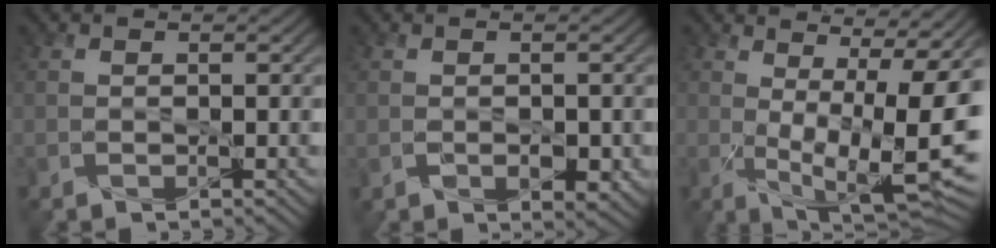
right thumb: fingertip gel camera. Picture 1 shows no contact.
{"total": 2.3, "force": [-0.5, 1.4, 1.8], "torque": [-0.031, -0.011, -0.002]}
{"total": 13.0, "force": [0.8, 4.2, 12.3], "torque": [-0.185, -0.001, 0.028]}